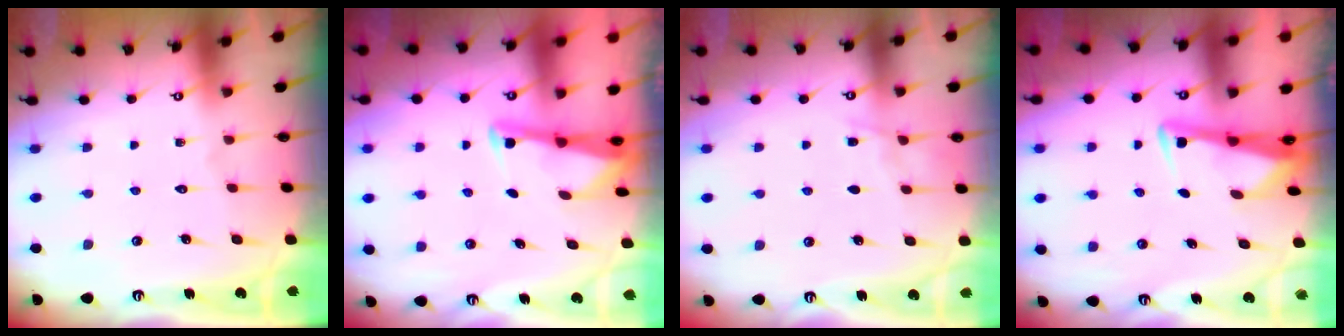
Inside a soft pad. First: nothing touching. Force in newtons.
{"total": 2.9, "press": 2.9, "slide": 0.2}
{"total": 5.6, "press": 5.6, "slide": 0.6}
{"total": 3.3, "press": 3.2, "slide": 0.5}